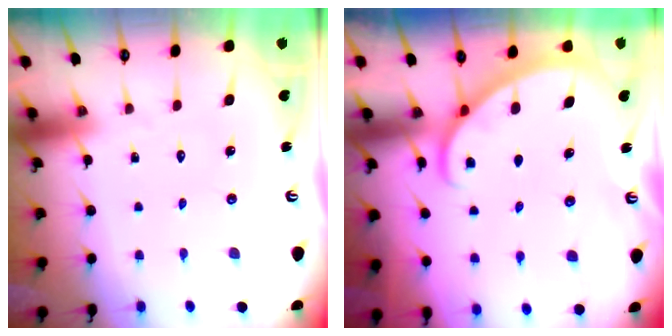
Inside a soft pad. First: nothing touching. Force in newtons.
{"total": 2.8, "press": 2.8, "slide": 0.2}